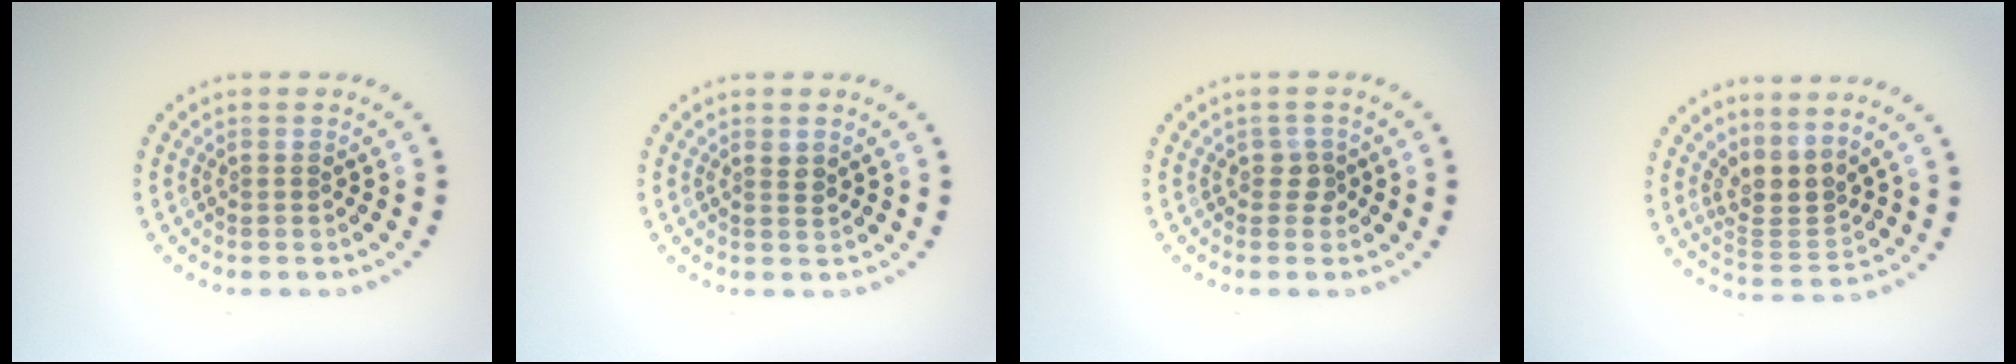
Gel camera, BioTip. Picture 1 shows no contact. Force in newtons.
{"total": 0.9, "press": 0.8, "slide": 0.5}
{"total": 1.2, "press": 1.0, "slide": 0.6}
{"total": 3.0, "press": 2.2, "slide": 2.0}